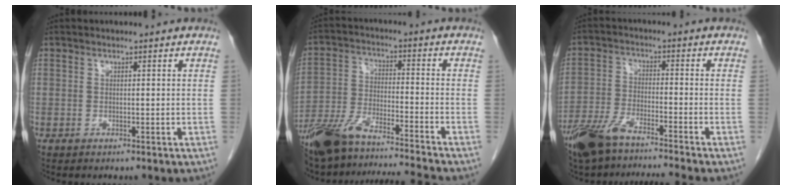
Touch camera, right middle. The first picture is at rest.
{"total": 15.4, "force": [-13.7, -0.2, 7.0], "torque": [-0.141, 0.000, -0.241]}
{"total": 10.0, "force": [-8.6, 0.2, 5.2], "torque": [-0.102, -0.013, -0.155]}